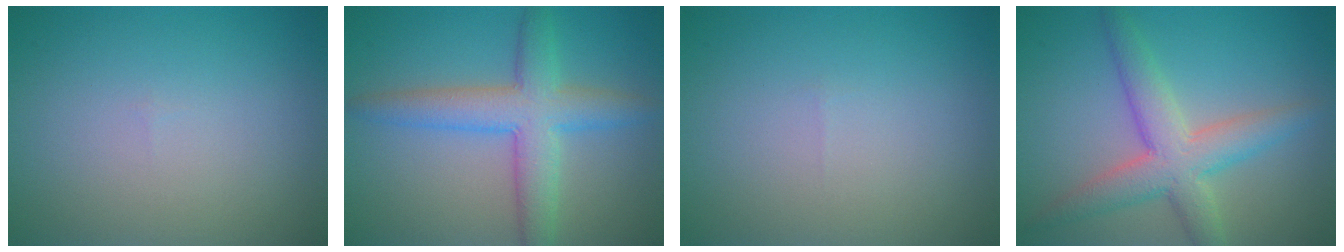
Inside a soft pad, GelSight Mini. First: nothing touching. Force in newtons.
{"total": 5.5, "press": 5.5, "slide": 0.1}
{"total": 0.0}
{"total": 5.2, "press": 5.2, "slide": 0.3}